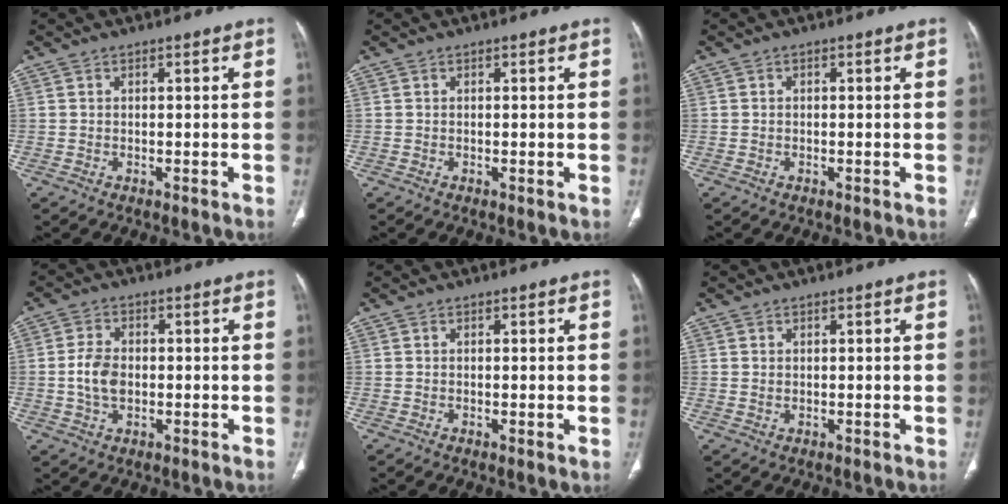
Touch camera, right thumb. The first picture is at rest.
{"total": 0.5, "force": [0.0, 0.1, 0.5], "torque": [-0.014, -0.003, 0.000]}
{"total": 0.0}
{"total": 5.7, "force": [-0.5, 3.8, 4.2], "torque": [-0.081, 0.008, -0.011]}
{"total": 0.8, "force": [0.0, 0.1, 0.8], "torque": [-0.019, -0.005, 0.000]}
{"total": 0.6, "force": [0.2, 0.4, 0.4], "torque": [-0.007, 0.000, 0.005]}